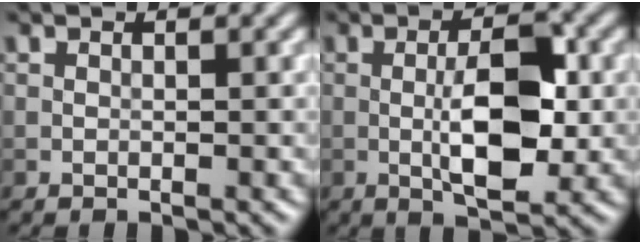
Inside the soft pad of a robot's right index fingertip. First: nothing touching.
{"total": 6.3, "force": [-0.6, 2.2, 5.9], "torque": [-0.109, 0.000, -0.010]}